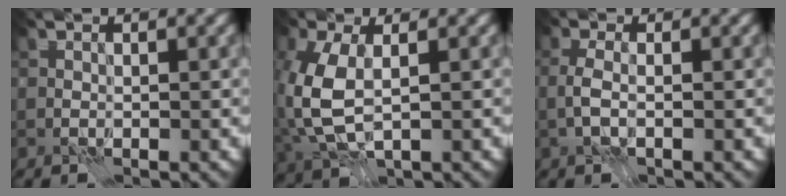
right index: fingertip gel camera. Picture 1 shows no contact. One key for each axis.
{"total": 6.6, "fx": -0.5, "fy": 3.8, "fz": 5.3, "tx": -0.138, "ty": -0.002, "tz": -0.011}
{"total": 2.4, "fx": -0.8, "fy": 1.4, "fz": 1.9, "tx": -0.044, "ty": 0.001, "tz": -0.019}